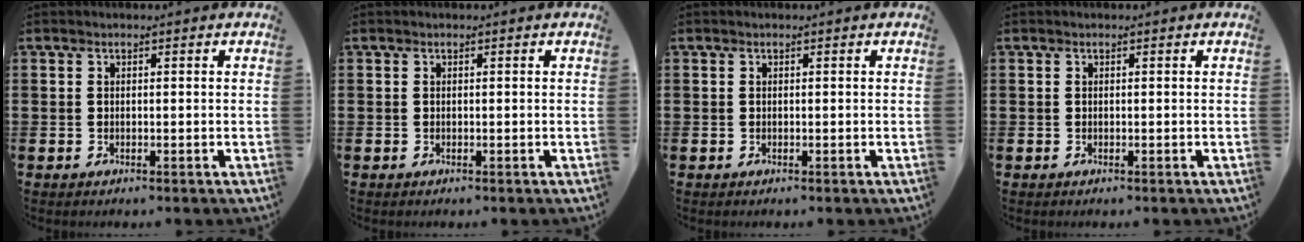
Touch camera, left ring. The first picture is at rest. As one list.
[{"total": 0.0}, {"total": 0.0}, {"total": 0.0}]